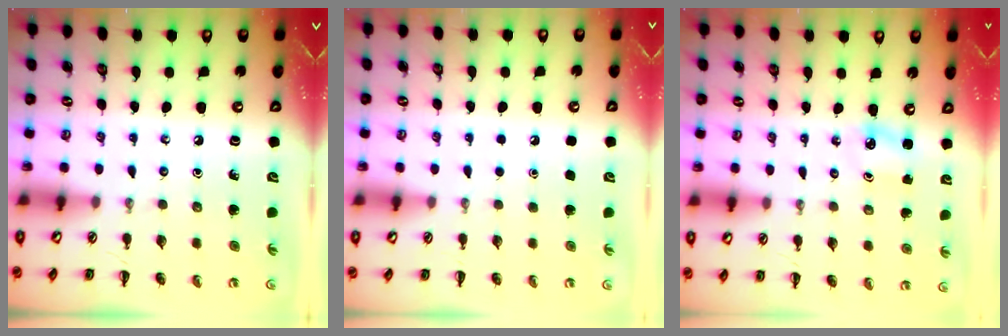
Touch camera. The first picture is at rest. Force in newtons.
{"total": 1.7, "press": 1.7, "slide": 0.1}
{"total": 2.2, "press": 2.2, "slide": 0.3}